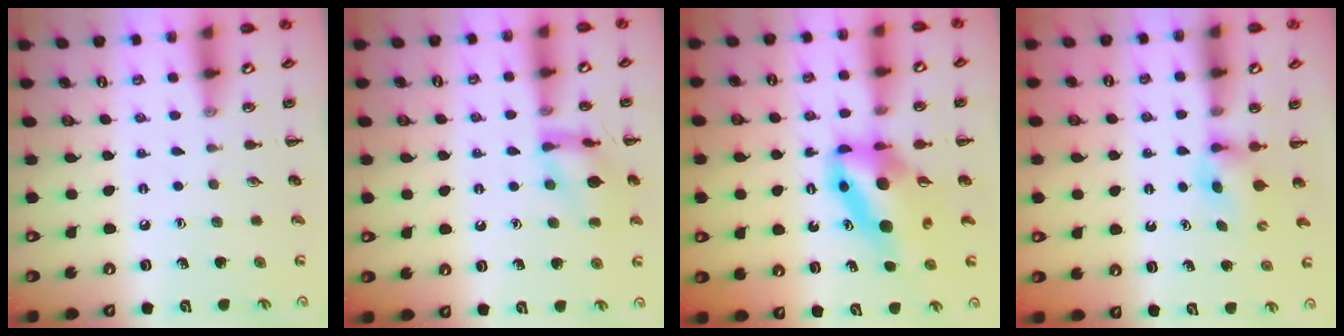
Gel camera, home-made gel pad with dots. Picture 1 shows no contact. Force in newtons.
{"total": 12.6, "press": 12.6, "slide": 0.4}
{"total": 9.1, "press": 8.7, "slide": 2.6}
{"total": 2.5, "press": 2.2, "slide": 1.2}